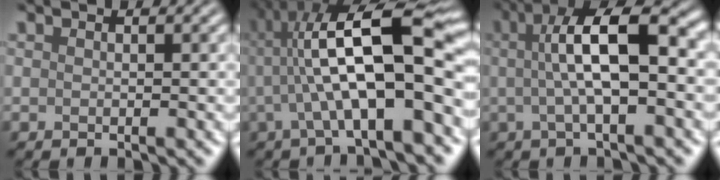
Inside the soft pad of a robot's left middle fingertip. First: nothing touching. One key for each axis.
{"total": 10.1, "fx": -0.9, "fy": 1.5, "fz": 9.9, "tx": -0.181, "ty": 0.004, "tz": 0.023}
{"total": 6.7, "fx": -0.1, "fy": 0.9, "fz": 6.6, "tx": -0.126, "ty": -0.007, "tz": 0.031}